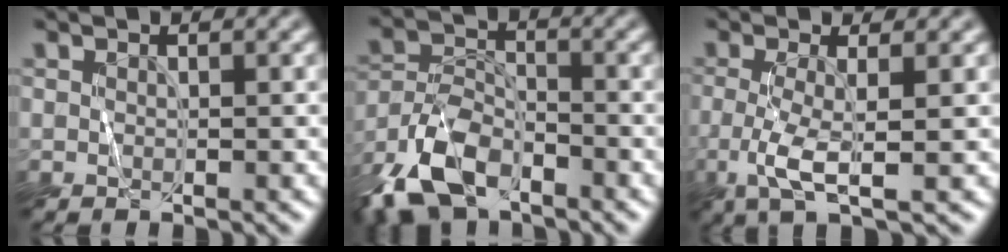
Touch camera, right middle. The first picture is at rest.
{"total": 7.1, "force": [-5.4, 3.0, 3.5], "torque": [-0.078, 0.002, -0.115]}
{"total": 3.3, "force": [-1.1, 0.2, 3.1], "torque": [-0.074, -0.005, -0.024]}